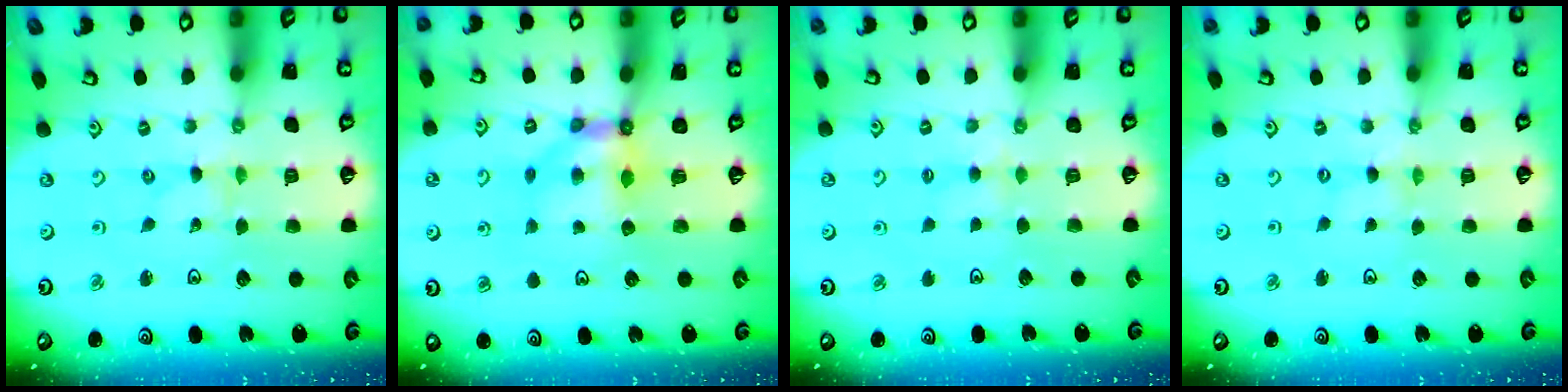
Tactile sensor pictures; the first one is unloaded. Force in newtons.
{"total": 7.4, "press": 7.4, "slide": 0.1}
{"total": 2.9, "press": 2.8, "slide": 0.3}
{"total": 0.0}